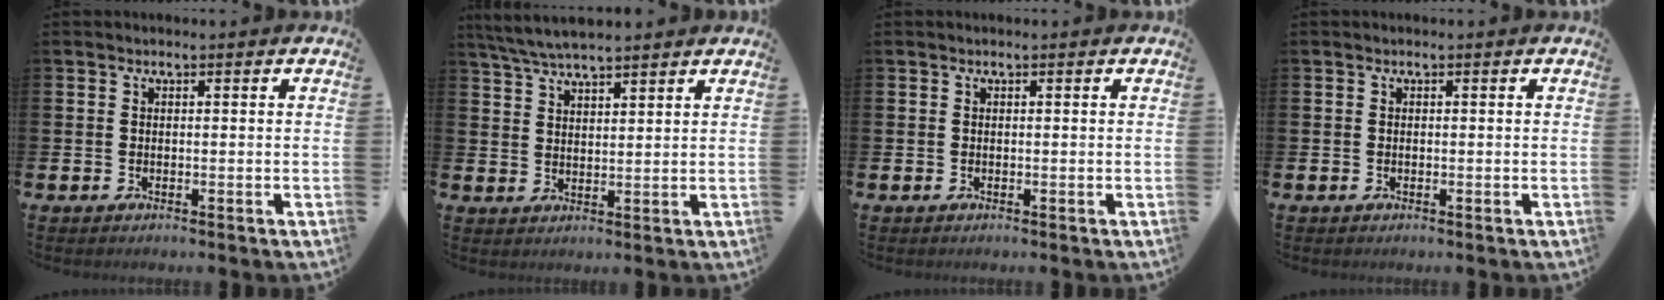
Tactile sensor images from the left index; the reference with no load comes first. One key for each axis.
{"total": 5.2, "fx": 4.8, "fy": 0.6, "fz": 1.8, "tx": -0.055, "ty": -0.010, "tz": 0.090}
{"total": 0.0}
{"total": 0.0}